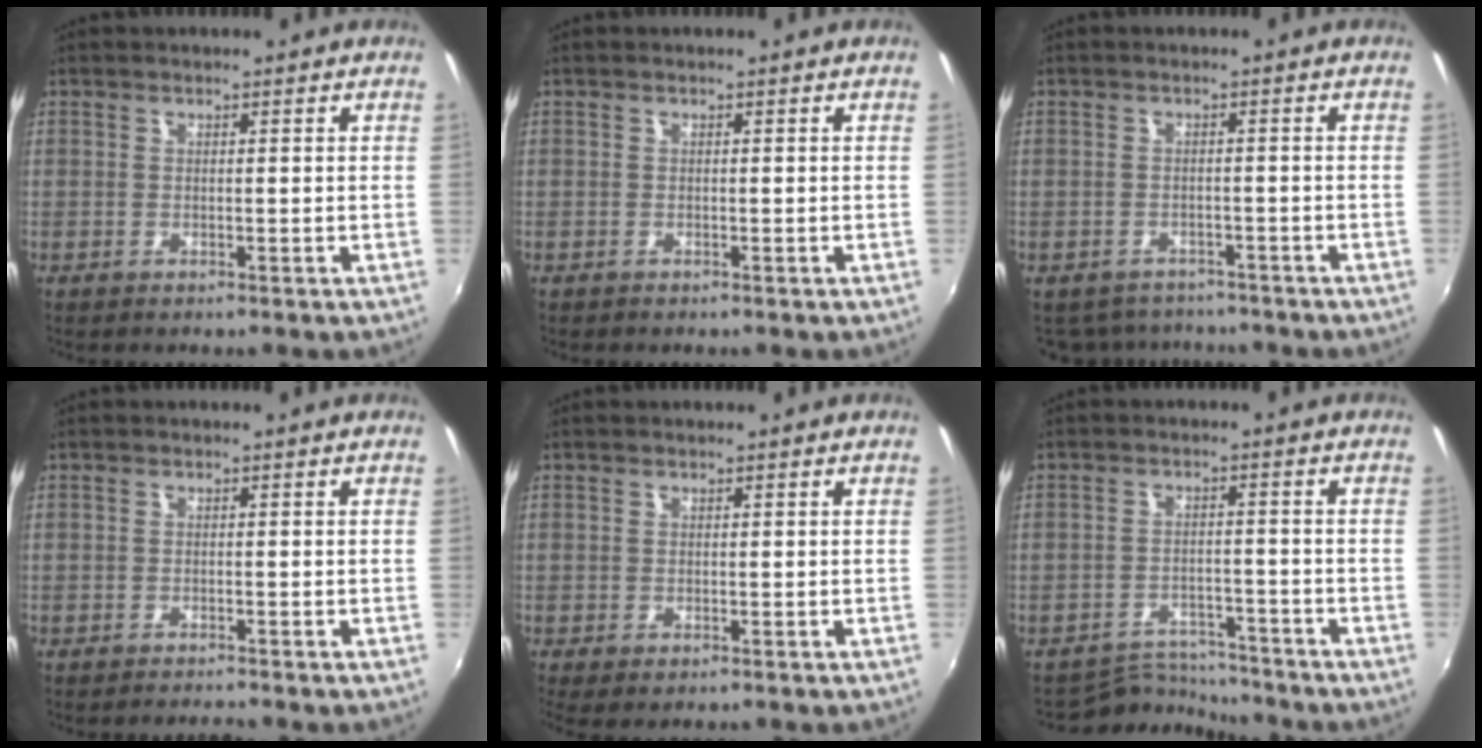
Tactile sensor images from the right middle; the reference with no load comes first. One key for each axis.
{"total": 0.0}
{"total": 6.8, "fx": -6.1, "fy": 2.9, "fz": 1.3, "tx": -0.038, "ty": -0.006, "tz": -0.086}
{"total": 2.0, "fx": -2.0, "fy": -0.1, "fz": 0.3, "tx": -0.014, "ty": -0.009, "tz": -0.035}
{"total": 1.6, "fx": -0.8, "fy": 0.6, "fz": 1.3, "tx": -0.024, "ty": -0.009, "tz": -0.010}
{"total": 6.8, "fx": -6.7, "fy": 1.2, "fz": -0.2, "tx": -0.016, "ty": 0.005, "tz": -0.110}